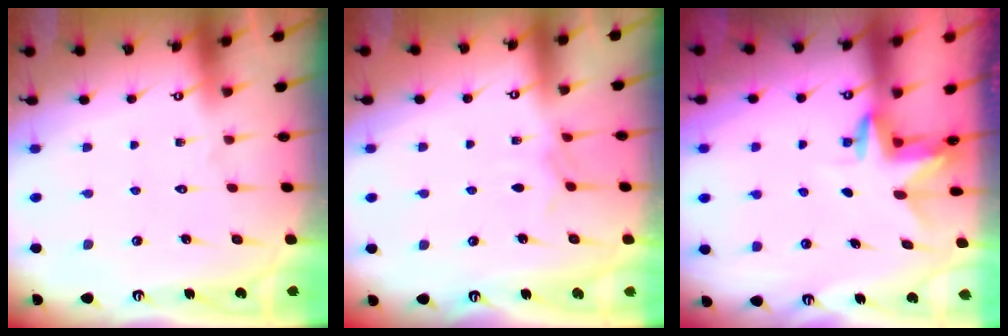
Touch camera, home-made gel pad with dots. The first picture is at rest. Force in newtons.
{"total": 4.1, "press": 4.1, "slide": 0.6}
{"total": 3.4, "press": 3.3, "slide": 0.3}